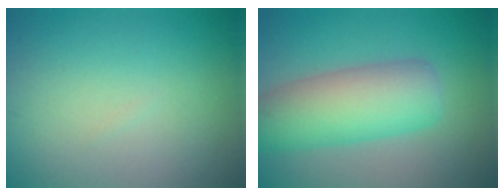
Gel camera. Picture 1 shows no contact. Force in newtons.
{"total": 6.9, "press": 6.9, "slide": 0.2}